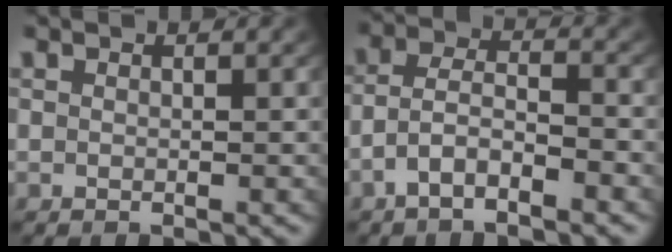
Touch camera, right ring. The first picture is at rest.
{"total": 4.2, "force": [-2.3, 2.3, 2.6], "torque": [-0.061, -0.020, -0.037]}